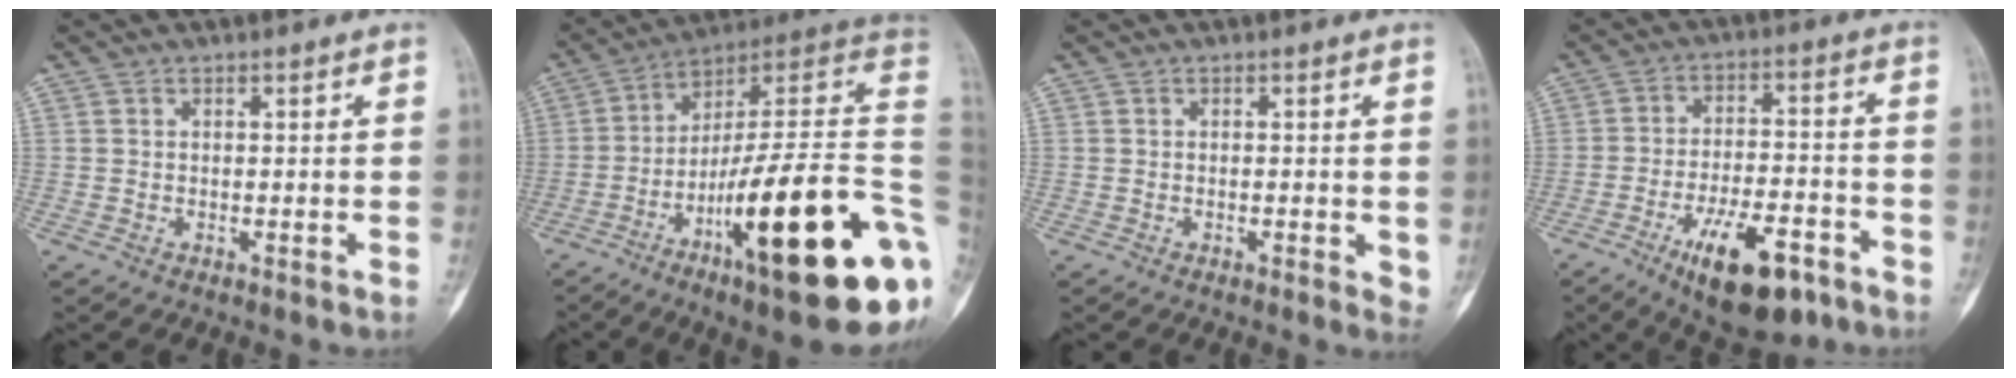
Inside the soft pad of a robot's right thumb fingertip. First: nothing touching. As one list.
[{"total": 30.3, "force": [-7.9, 6.3, 28.6], "torque": [-0.343, 0.055, -0.126]}, {"total": 2.1, "force": [-0.3, 1.0, 1.8], "torque": [-0.014, -0.004, -0.006]}, {"total": 15.0, "force": [-8.4, 6.0, 10.9], "torque": [-0.155, 0.044, -0.125]}]